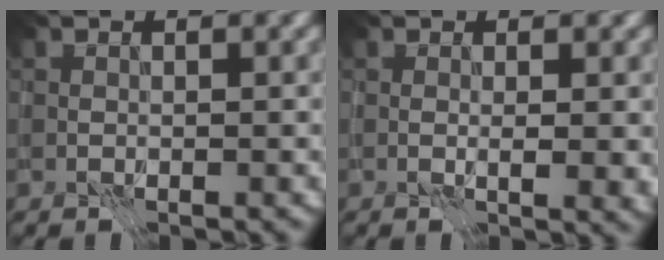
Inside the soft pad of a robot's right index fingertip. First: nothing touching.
{"total": 2.1, "force": [-0.2, 0.5, 2.0], "torque": [-0.027, 0.000, 0.003]}